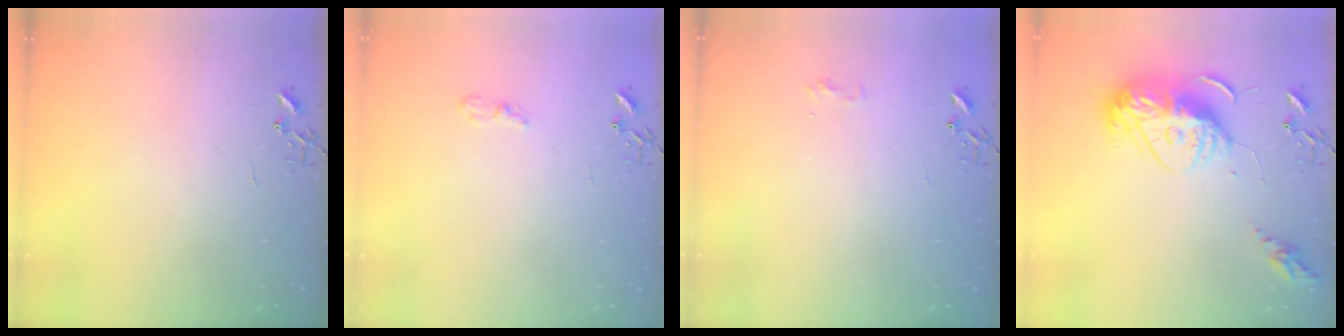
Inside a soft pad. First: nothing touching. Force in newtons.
{"total": 3.3, "press": 3.3, "slide": 0.5}
{"total": 6.0, "press": 6.0, "slide": 0.6}
{"total": 14.7, "press": 14.6, "slide": 1.3}